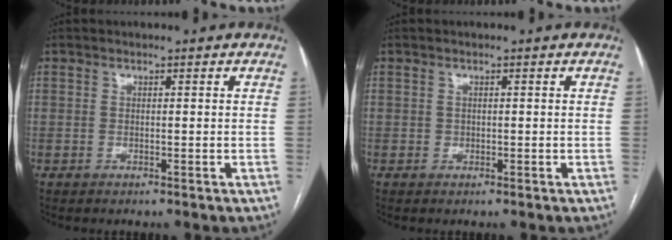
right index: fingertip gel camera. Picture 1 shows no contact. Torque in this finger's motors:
{"motor_torque": [0.10, 0.06, 0.03, 0.00]}